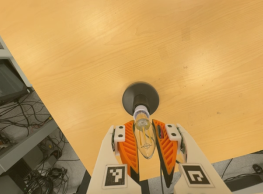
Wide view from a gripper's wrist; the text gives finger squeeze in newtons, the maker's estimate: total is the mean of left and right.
{"total": 22.7, "left": 24.8, "right": 20.7}